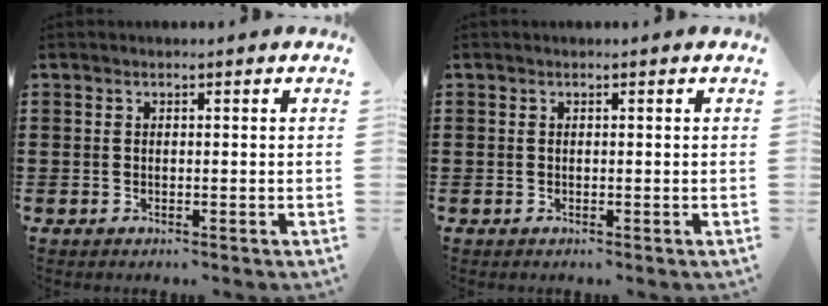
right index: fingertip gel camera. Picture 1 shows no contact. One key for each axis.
{"total": 0.0}